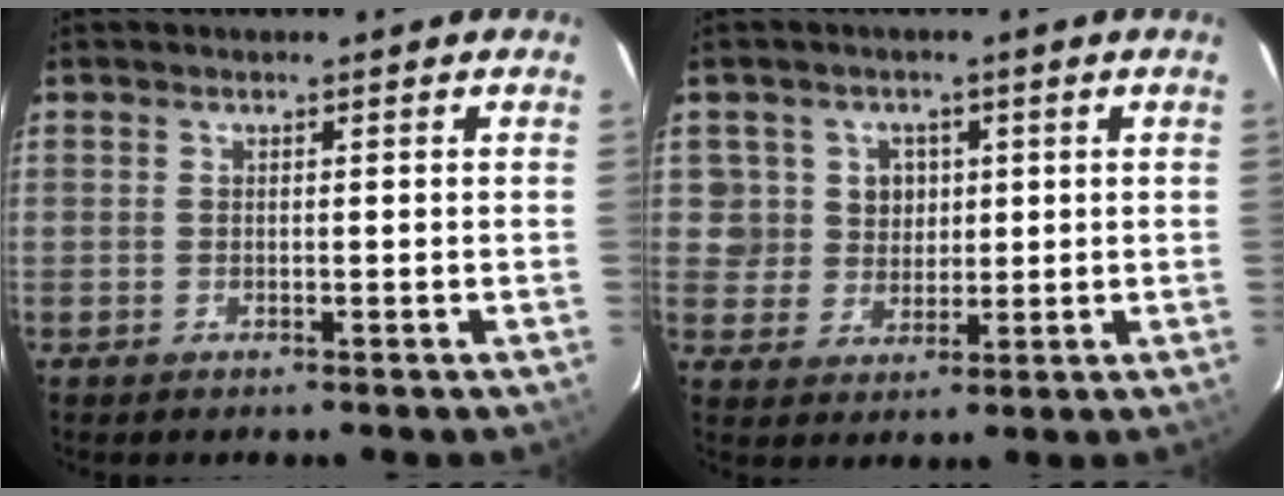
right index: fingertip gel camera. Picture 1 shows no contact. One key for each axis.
{"total": 6.4, "fx": 1.7, "fy": 6.1, "fz": 1.0, "tx": -0.018, "ty": 0.020, "tz": 0.036}